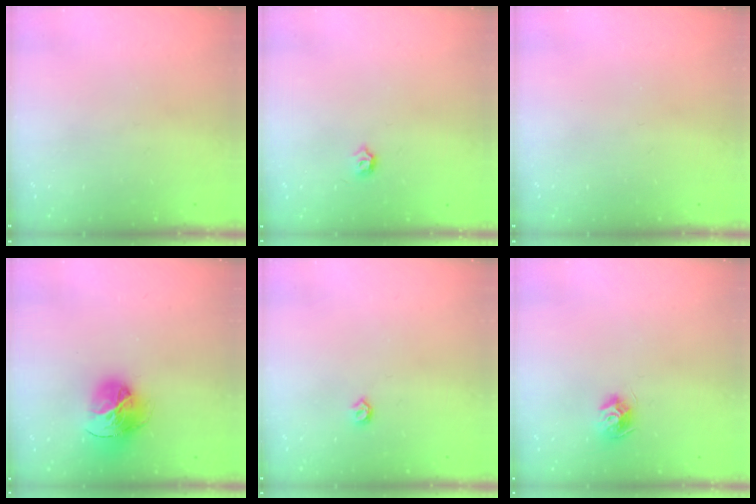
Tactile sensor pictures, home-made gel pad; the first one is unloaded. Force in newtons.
{"total": 3.4, "press": 3.3, "slide": 0.5}
{"total": 0.0}
{"total": 16.7, "press": 16.6, "slide": 1.8}
{"total": 4.2, "press": 4.2, "slide": 0.7}
{"total": 8.7, "press": 8.7, "slide": 0.0}